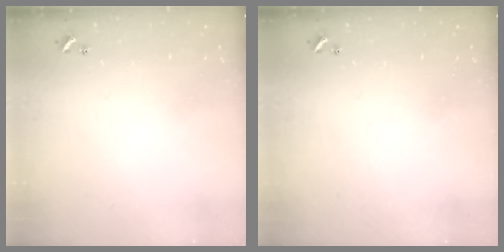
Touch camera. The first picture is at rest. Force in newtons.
{"total": 0.0}